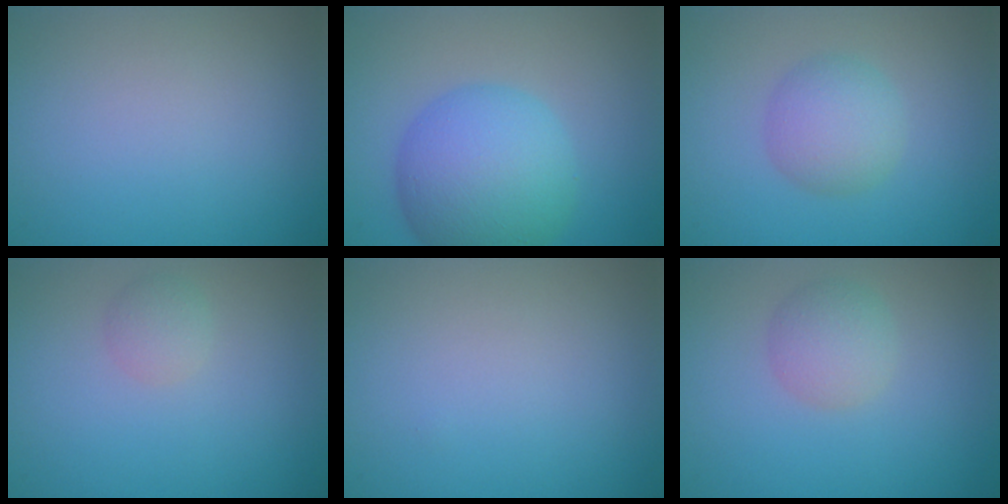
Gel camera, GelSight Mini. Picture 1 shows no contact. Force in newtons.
{"total": 8.6, "press": 8.6, "slide": 0.1}
{"total": 3.4, "press": 3.4, "slide": 0.1}
{"total": 1.4, "press": 1.4, "slide": 0.1}
{"total": 0.0}
{"total": 2.6, "press": 2.6, "slide": 0.1}